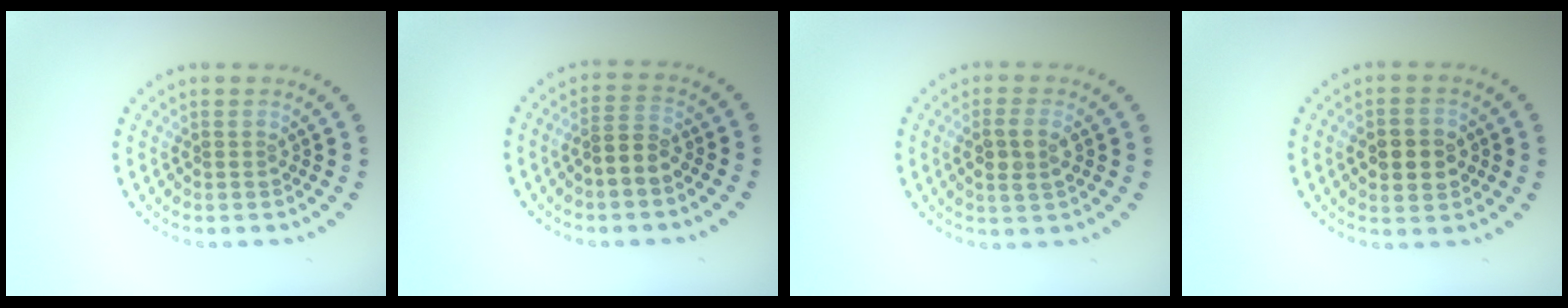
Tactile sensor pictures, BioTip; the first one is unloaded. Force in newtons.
{"total": 2.4, "press": 2.2, "slide": 0.9}
{"total": 2.2, "press": 2.1, "slide": 0.6}
{"total": 4.3, "press": 4.3, "slide": 0.1}